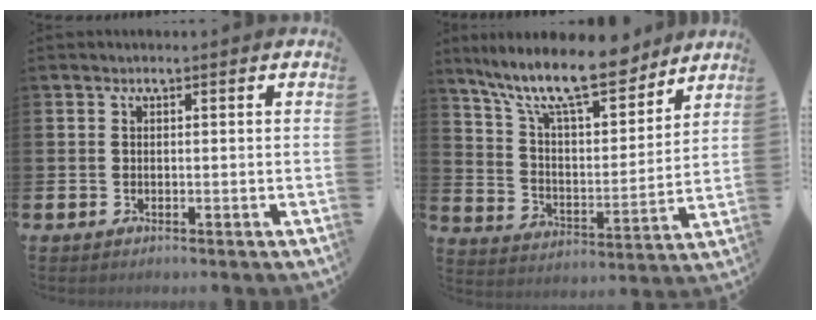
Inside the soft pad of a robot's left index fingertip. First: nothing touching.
{"total": 13.2, "force": [11.2, 3.2, 6.4], "torque": [-0.153, -0.063, 0.195]}